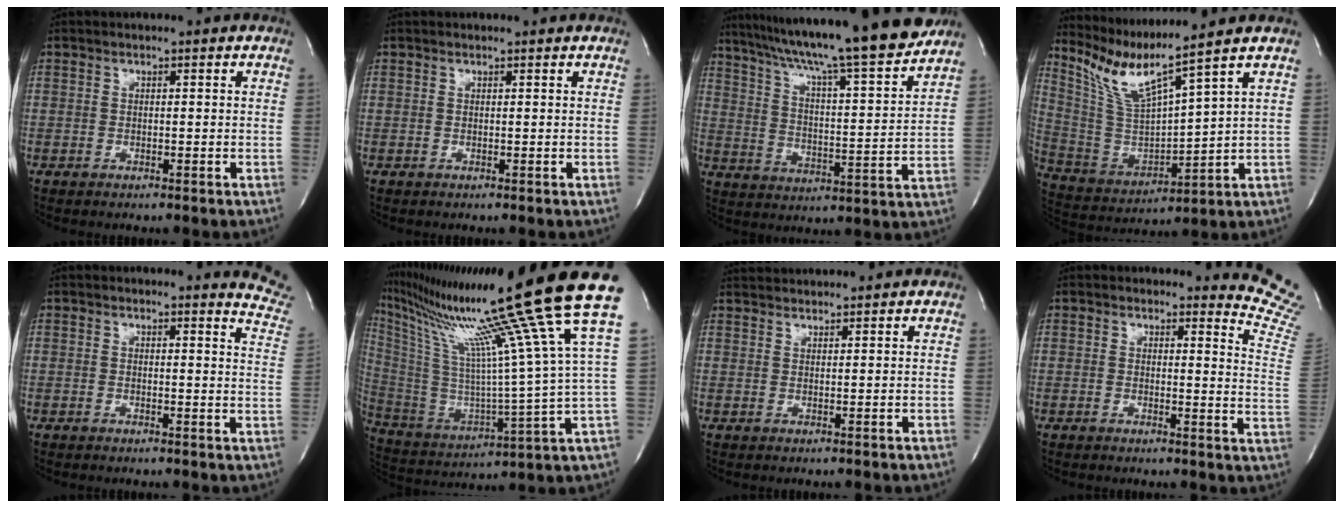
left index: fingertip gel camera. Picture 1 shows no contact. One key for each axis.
{"total": 0.6, "fx": 0.5, "fy": 0.1, "fz": 0.0, "tx": -0.004, "ty": 0.012, "tz": 0.011}
{"total": 23.3, "fx": 20.0, "fy": -0.1, "fz": 12.0, "tx": -0.203, "ty": -0.016, "tz": 0.295}
{"total": 10.8, "fx": 8.8, "fy": -1.9, "fz": 6.0, "tx": -0.122, "ty": -0.012, "tz": 0.181}
{"total": 7.1, "fx": 7.1, "fy": -0.1, "fz": -0.2, "tx": 0.012, "ty": -0.089, "tz": 0.043}
{"total": 28.8, "fx": 22.1, "fy": -3.9, "fz": 18.0, "tx": -0.327, "ty": -0.063, "tz": 0.348}
{"total": 6.8, "fx": 6.6, "fy": 0.4, "fz": 1.5, "tx": -0.029, "ty": 0.037, "tz": 0.098}
{"total": 9.7, "fx": 9.7, "fy": -0.5, "fz": -0.4, "tx": 0.024, "ty": -0.145, "tz": 0.067}